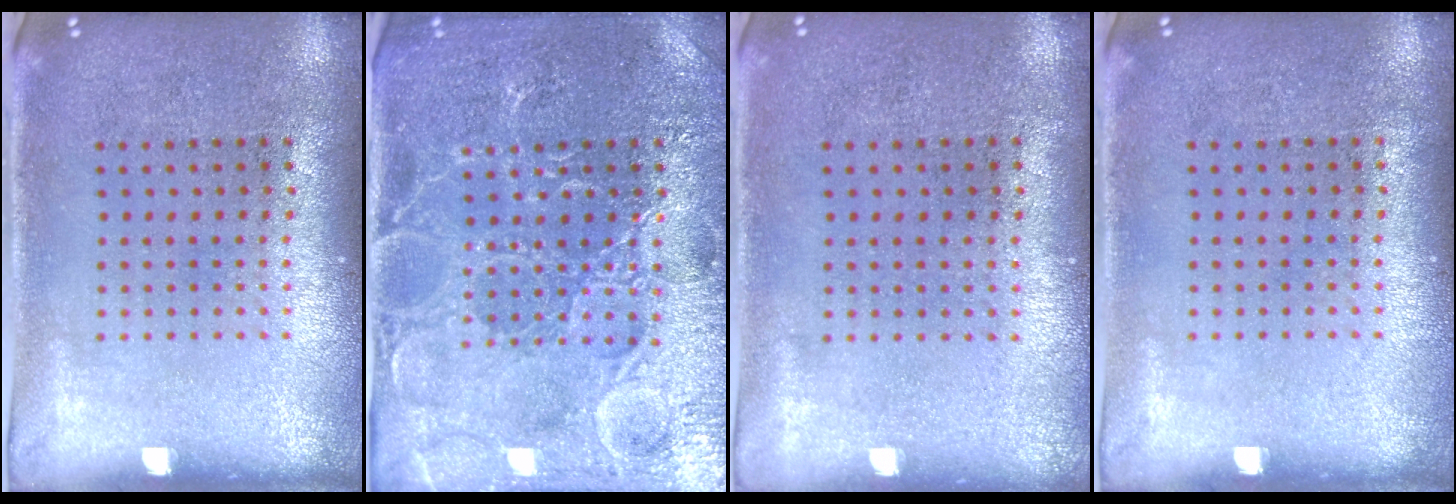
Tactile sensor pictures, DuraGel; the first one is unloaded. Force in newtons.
{"total": 4.7, "press": 4.6, "slide": 1.2}
{"total": 0.0}
{"total": 0.0}